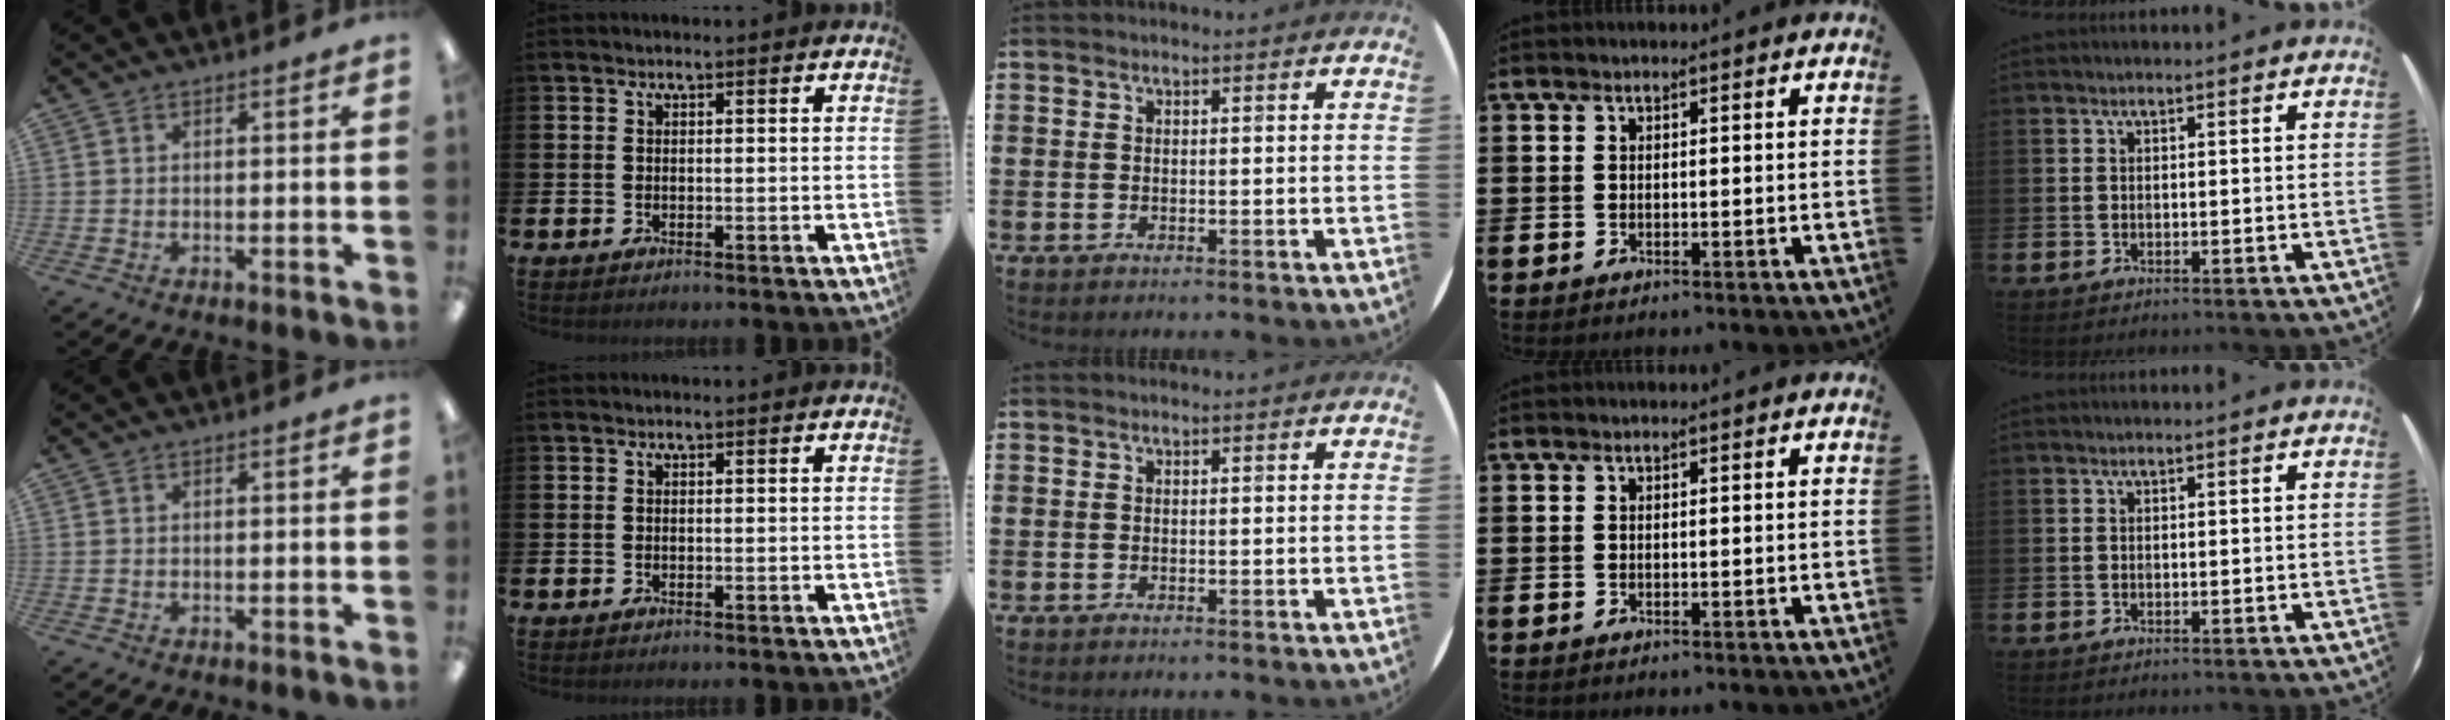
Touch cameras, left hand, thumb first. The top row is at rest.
{}